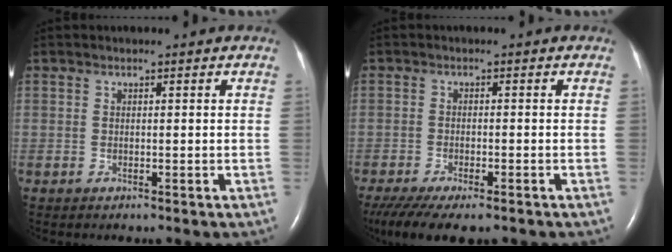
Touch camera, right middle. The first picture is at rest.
{"total": 11.8, "force": [-8.8, 3.6, 6.9], "torque": [-0.138, -0.021, -0.132]}